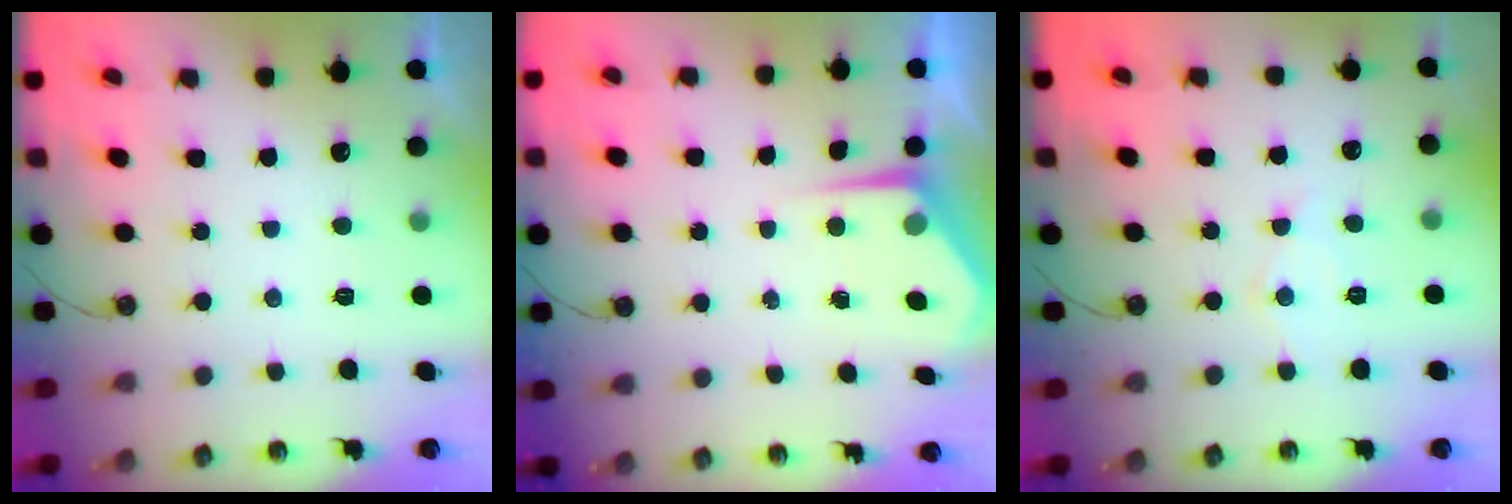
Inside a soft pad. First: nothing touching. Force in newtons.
{"total": 4.3, "press": 4.2, "slide": 0.3}
{"total": 7.3, "press": 7.3, "slide": 0.6}